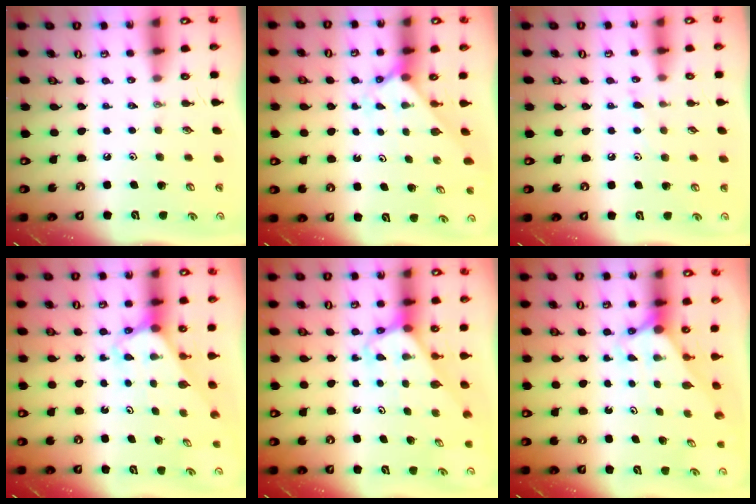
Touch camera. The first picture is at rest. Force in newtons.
{"total": 2.3, "press": 2.3, "slide": 0.2}
{"total": 4.3, "press": 4.3, "slide": 0.6}
{"total": 2.8, "press": 2.8, "slide": 0.2}
{"total": 3.4, "press": 3.4, "slide": 0.2}
{"total": 2.9, "press": 2.9, "slide": 0.0}